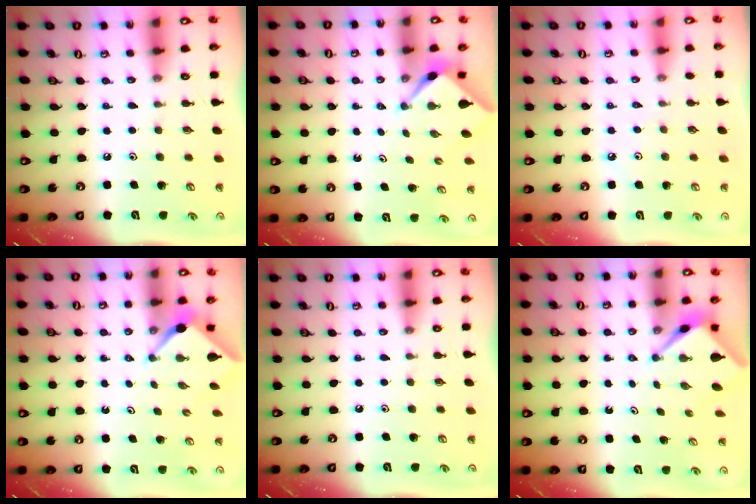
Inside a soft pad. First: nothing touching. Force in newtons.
{"total": 2.2, "press": 2.2, "slide": 0.1}
{"total": 2.0, "press": 2.0, "slide": 0.5}
{"total": 2.5, "press": 2.5, "slide": 0.2}
{"total": 0.0}
{"total": 2.6, "press": 2.6, "slide": 0.2}